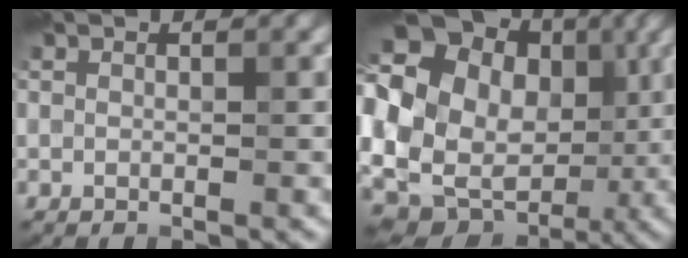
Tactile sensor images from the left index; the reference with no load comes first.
{"total": 20.7, "force": [3.3, 16.9, 11.5], "torque": [-0.216, 0.048, 0.037]}